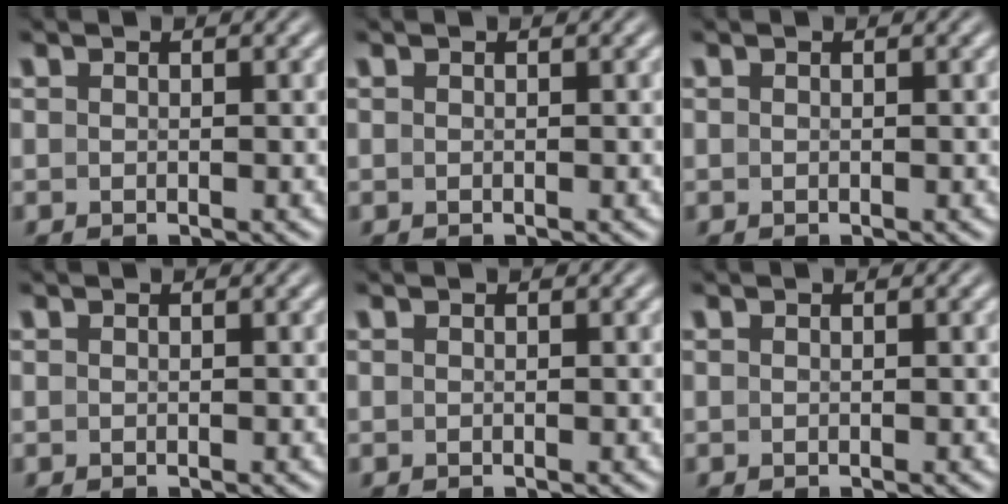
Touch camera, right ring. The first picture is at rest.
{"total": 0.0}
{"total": 0.0}
{"total": 0.0}
{"total": 0.0}
{"total": 0.0}